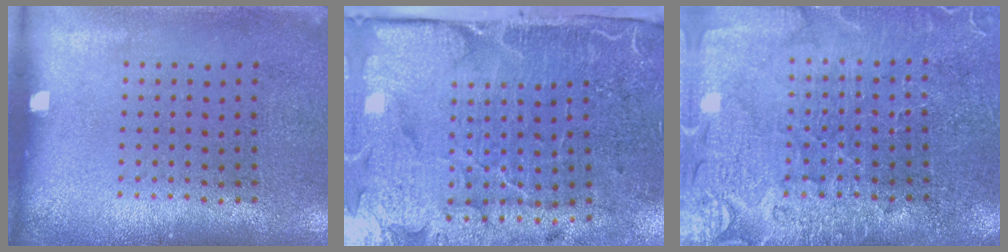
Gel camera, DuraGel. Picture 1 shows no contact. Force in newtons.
{"total": 5.2, "press": 4.1, "slide": 3.2}
{"total": 3.6, "press": 3.4, "slide": 1.2}